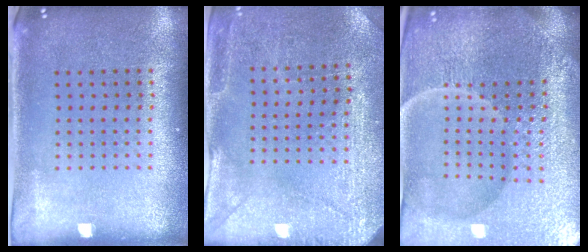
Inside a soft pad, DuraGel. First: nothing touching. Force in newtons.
{"total": 2.9, "press": 2.8, "slide": 0.6}
{"total": 6.4, "press": 5.7, "slide": 2.9}